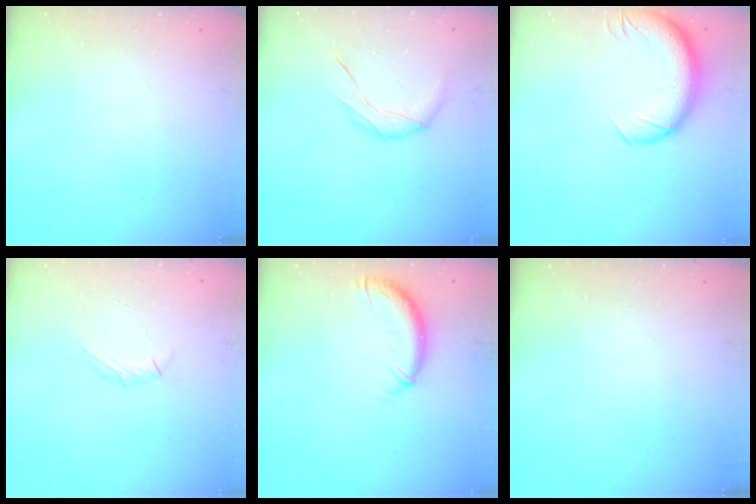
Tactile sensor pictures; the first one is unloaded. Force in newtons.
{"total": 7.8, "press": 7.8, "slide": 0.1}
{"total": 13.3, "press": 12.8, "slide": 3.6}
{"total": 6.0, "press": 5.9, "slide": 1.1}
{"total": 10.6, "press": 10.6, "slide": 1.0}
{"total": 0.0}